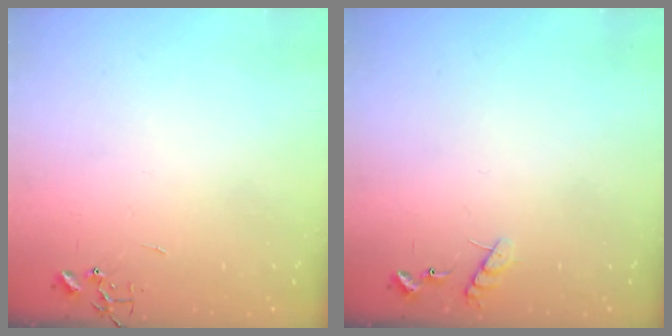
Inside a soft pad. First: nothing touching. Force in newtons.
{"total": 6.7, "press": 6.7, "slide": 0.4}